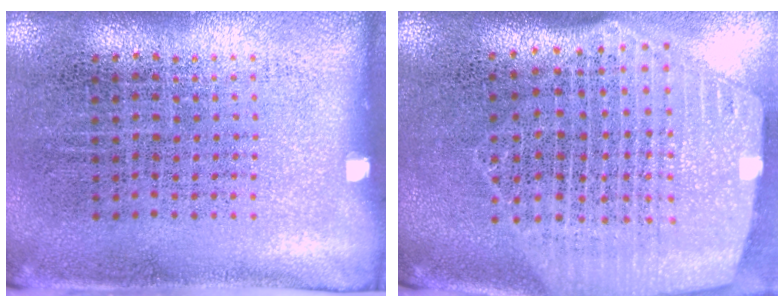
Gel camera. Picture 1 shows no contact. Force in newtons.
{"total": 2.6, "press": 2.2, "slide": 1.4}